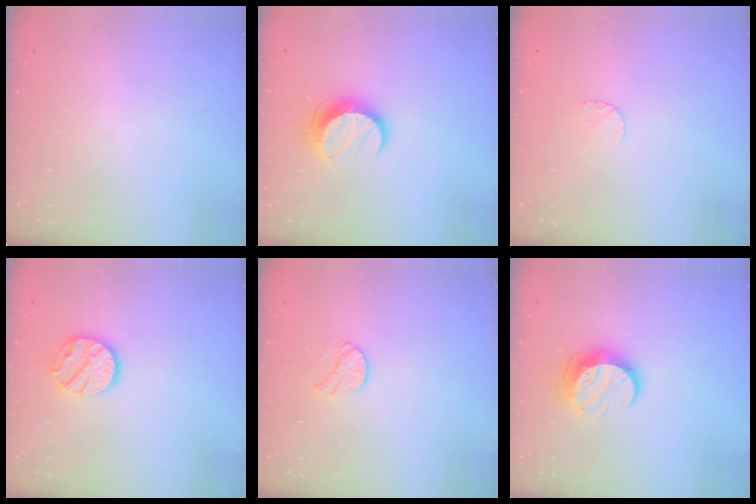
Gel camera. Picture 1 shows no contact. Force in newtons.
{"total": 10.1, "press": 10.1, "slide": 0.6}
{"total": 4.4, "press": 4.4, "slide": 0.4}
{"total": 11.7, "press": 11.7, "slide": 0.8}
{"total": 9.1, "press": 9.1, "slide": 0.6}
{"total": 10.7, "press": 10.7, "slide": 0.5}